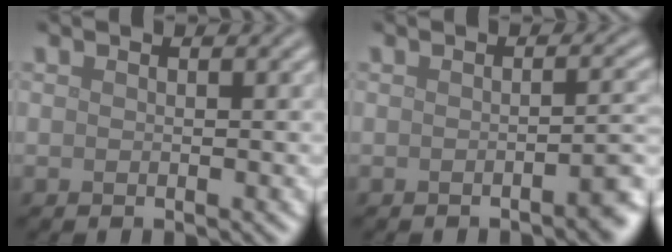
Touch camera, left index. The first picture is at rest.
{"total": 2.2, "force": [-1.2, 0.4, 1.8], "torque": [-0.020, 0.005, -0.021]}